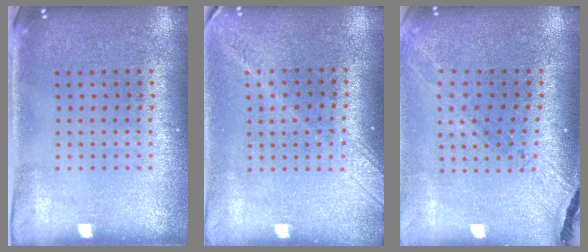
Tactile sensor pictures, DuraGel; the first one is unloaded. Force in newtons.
{"total": 1.7, "press": 1.3, "slide": 1.1}
{"total": 1.5, "press": 1.4, "slide": 0.3}